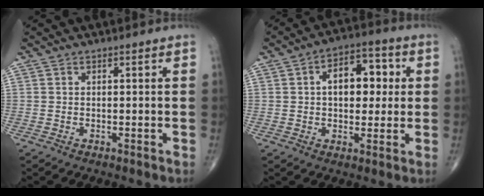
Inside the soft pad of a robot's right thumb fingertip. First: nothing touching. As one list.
[{"total": 11.1, "force": [1.9, 6.7, 8.6], "torque": [-0.092, 0.016, 0.023]}]